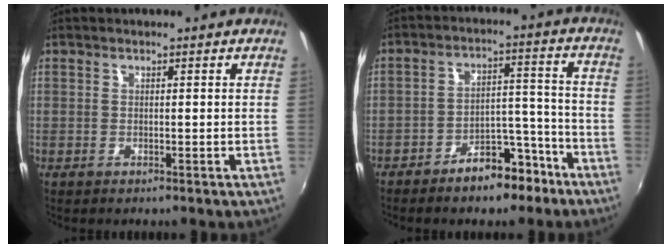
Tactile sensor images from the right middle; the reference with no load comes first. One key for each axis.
{"total": 9.4, "fx": -7.1, "fy": 4.3, "fz": 4.4, "tx": -0.065, "ty": 0.032, "tz": -0.095}